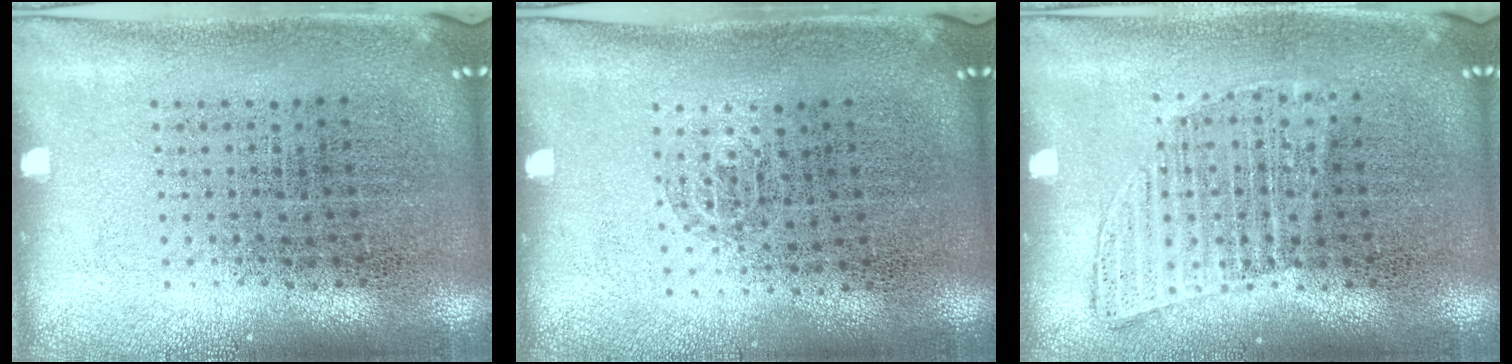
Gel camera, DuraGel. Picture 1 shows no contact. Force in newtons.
{"total": 0.5, "press": 0.3, "slide": 0.4}
{"total": 1.0, "press": 1.0, "slide": 0.4}